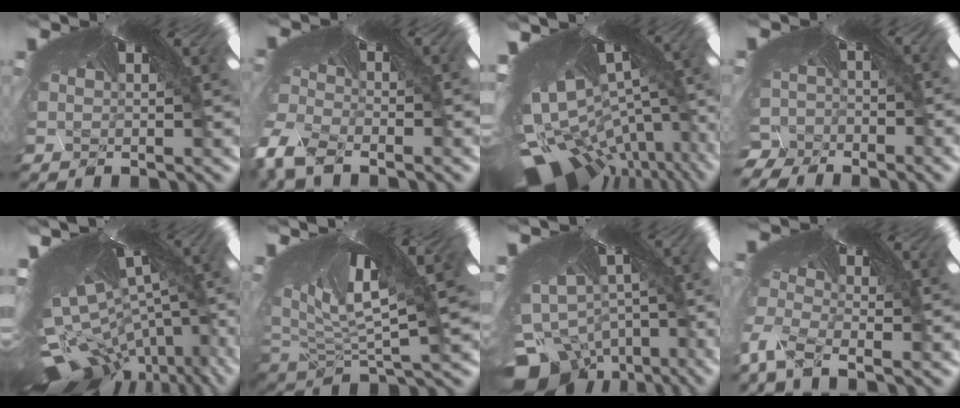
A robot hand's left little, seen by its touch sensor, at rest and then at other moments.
{"total": 7.7, "force": [-7.6, 0.5, 1.1], "torque": [-0.074, -0.082, -0.095]}
{"total": 9.6, "force": [-9.6, 0.5, 0.8], "torque": [-0.053, -0.112, -0.100]}
{"total": 6.8, "force": [-6.6, 1.4, 0.6], "torque": [-0.026, -0.072, -0.086]}
{"total": 9.4, "force": [-9.4, -0.3, 0.3], "torque": [-0.050, -0.113, -0.098]}
{"total": 3.8, "force": [-3.8, 0.2, 0.5], "torque": [-0.058, -0.060, -0.028]}
{"total": 11.2, "force": [-10.9, 2.6, -0.2], "torque": [-0.025, -0.091, -0.152]}
{"total": 8.0, "force": [-7.8, -0.9, 1.2], "torque": [-0.065, -0.081, -0.091]}